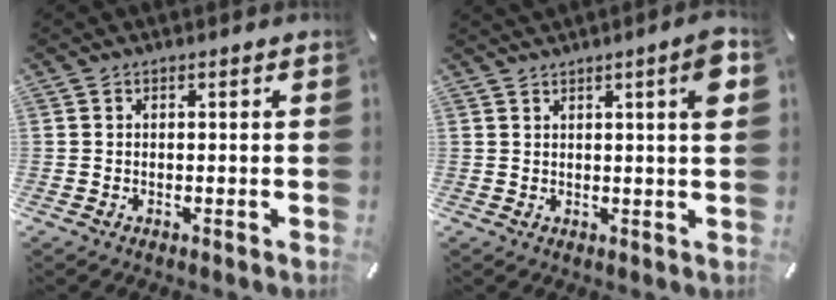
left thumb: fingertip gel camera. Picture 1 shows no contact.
{"total": 5.7, "force": [2.4, 0.4, 5.2], "torque": [-0.077, -0.009, 0.033]}